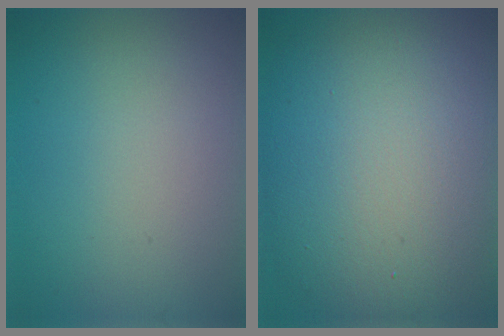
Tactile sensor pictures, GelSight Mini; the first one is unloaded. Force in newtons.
{"total": 15.3, "press": 15.3, "slide": 1.2}